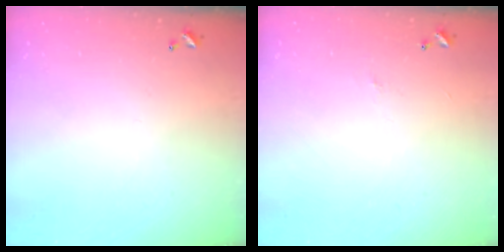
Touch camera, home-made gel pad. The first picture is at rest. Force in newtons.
{"total": 1.8, "press": 1.7, "slide": 0.6}